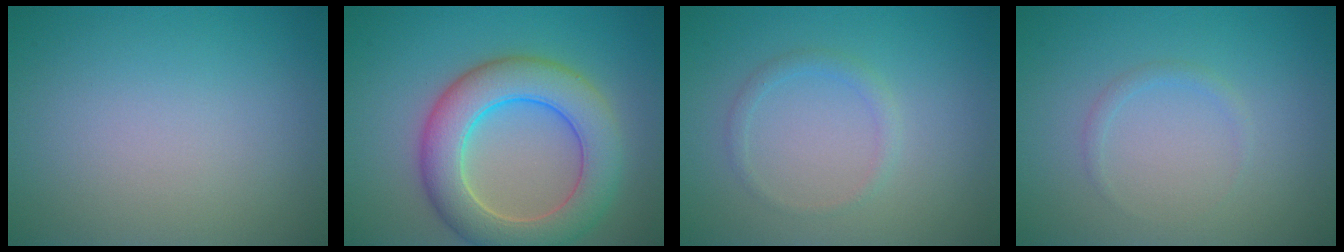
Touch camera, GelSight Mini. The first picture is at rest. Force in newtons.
{"total": 7.7, "press": 7.7, "slide": 0.3}
{"total": 1.2, "press": 1.2, "slide": 0.0}
{"total": 0.8, "press": 0.8, "slide": 0.0}